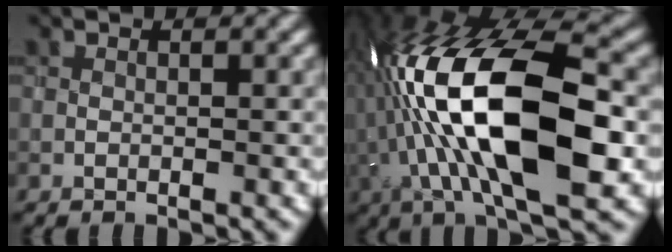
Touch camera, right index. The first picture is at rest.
{"total": 16.4, "force": [-1.5, 6.3, 15.1], "torque": [-0.287, 0.028, -0.032]}